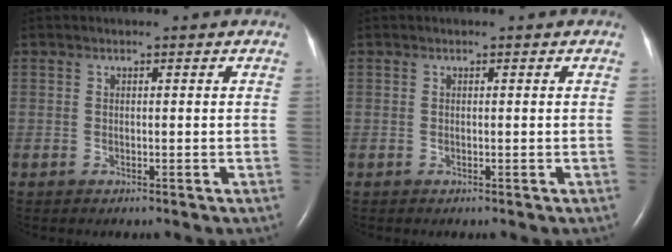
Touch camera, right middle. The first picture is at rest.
{"total": 0.0}